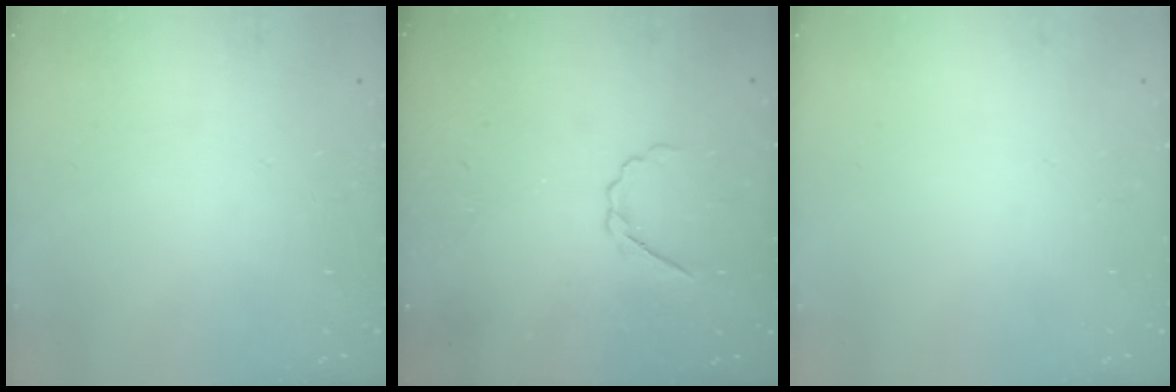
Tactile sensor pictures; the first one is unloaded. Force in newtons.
{"total": 2.4, "press": 2.3, "slide": 0.7}
{"total": 0.0}